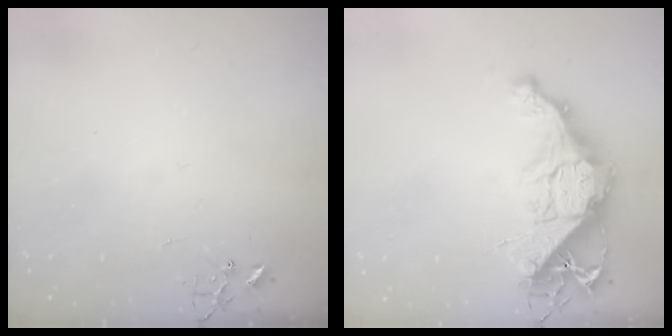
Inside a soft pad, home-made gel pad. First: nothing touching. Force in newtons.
{"total": 15.7, "press": 15.7, "slide": 1.5}